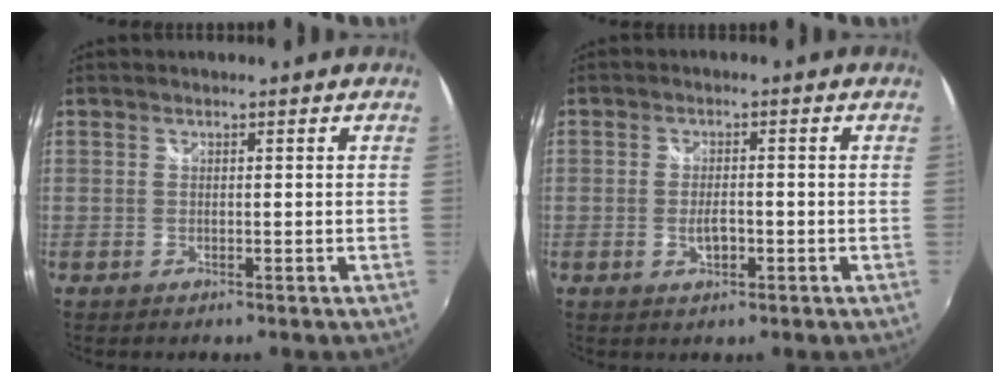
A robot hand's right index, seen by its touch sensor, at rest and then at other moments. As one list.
[{"total": 3.2, "force": [-1.1, 1.4, 2.7], "torque": [-0.050, -0.003, -0.019]}]